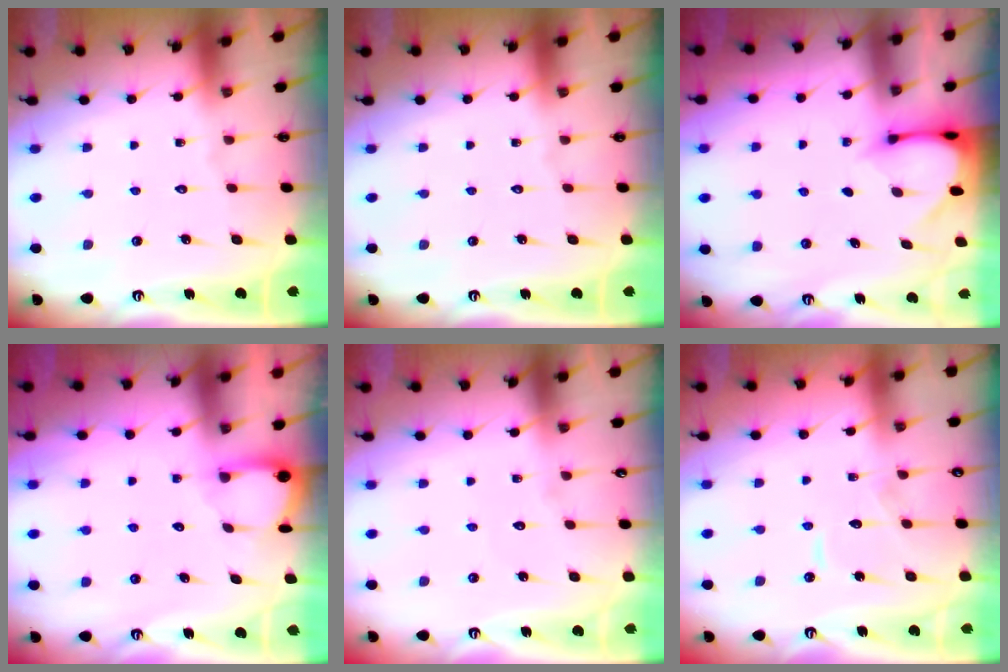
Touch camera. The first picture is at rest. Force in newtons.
{"total": 0.0}
{"total": 2.9, "press": 2.9, "slide": 0.3}
{"total": 2.8, "press": 2.8, "slide": 0.3}
{"total": 3.6, "press": 3.5, "slide": 0.3}
{"total": 6.2, "press": 6.2, "slide": 0.6}